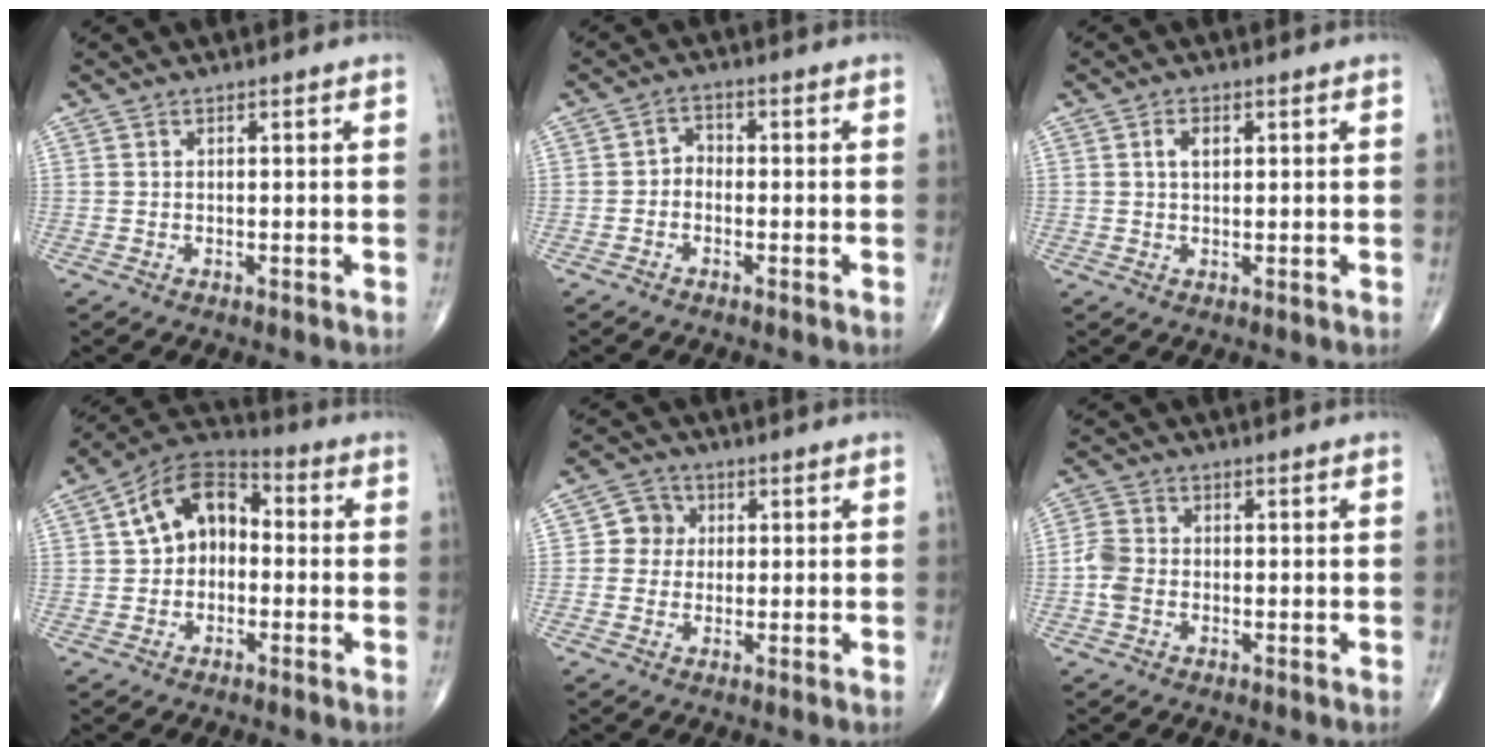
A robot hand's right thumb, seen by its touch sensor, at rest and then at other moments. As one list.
[{"total": 2.3, "force": [-0.9, 1.8, 1.2], "torque": [0.000, 0.013, -0.028]}, {"total": 2.6, "force": [0.8, 1.5, 1.9], "torque": [-0.028, 0.001, 0.012]}, {"total": 11.5, "force": [0.6, 8.1, 8.2], "torque": [-0.104, 0.036, -0.010]}, {"total": 4.6, "force": [0.5, 4.4, 1.3], "torque": [0.009, 0.008, 0.001]}, {"total": 4.0, "force": [-1.0, 3.0, 2.5], "torque": [-0.058, 0.010, -0.025]}]